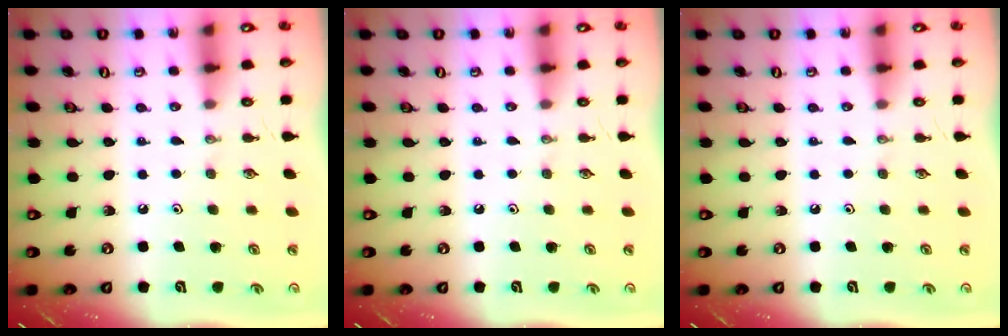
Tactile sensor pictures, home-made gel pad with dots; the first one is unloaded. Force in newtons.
{"total": 0.0}
{"total": 0.0}